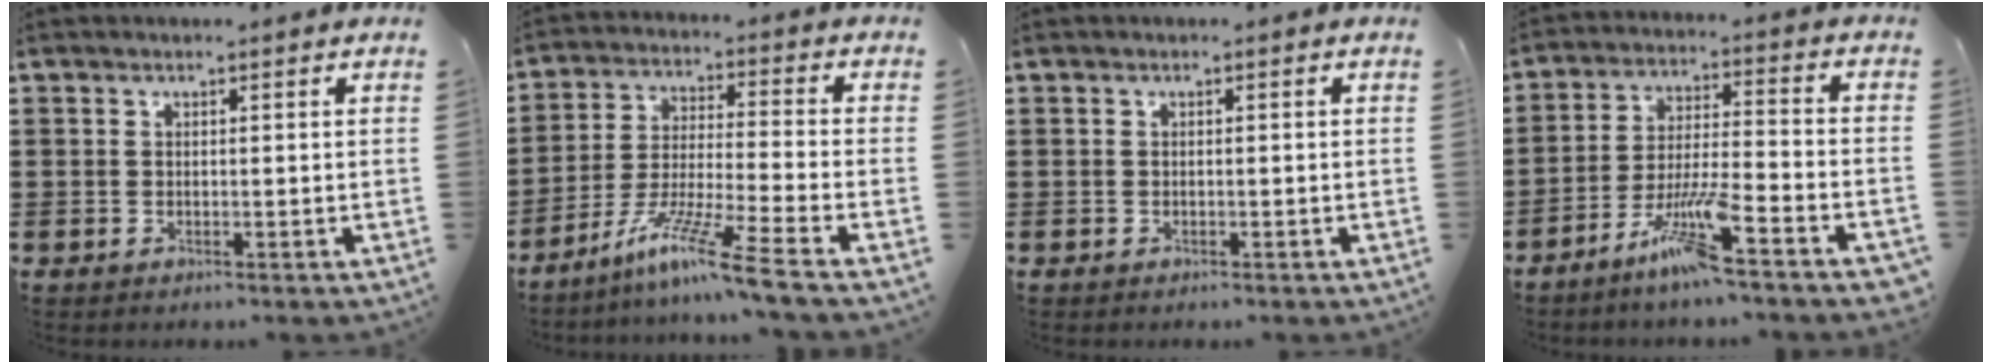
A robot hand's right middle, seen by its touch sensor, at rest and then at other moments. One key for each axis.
{"total": 10.3, "fx": -7.8, "fy": -0.4, "fz": 6.7, "tx": -0.130, "ty": -0.003, "tz": -0.155}
{"total": 0.0}
{"total": 9.3, "fx": -6.4, "fy": 0.5, "fz": 6.7, "tx": -0.148, "ty": -0.011, "tz": -0.127}